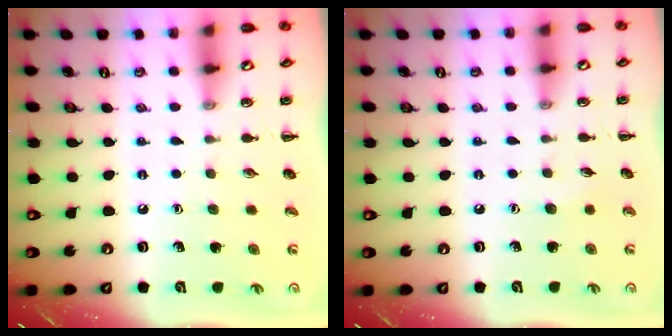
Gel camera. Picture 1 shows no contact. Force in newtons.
{"total": 3.8, "press": 3.7, "slide": 1.0}